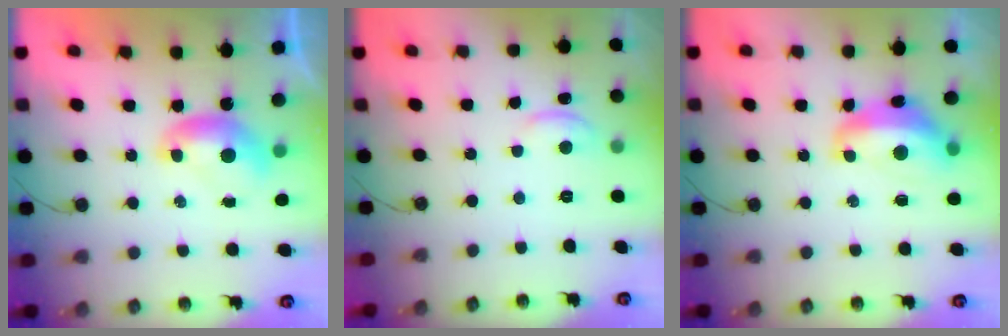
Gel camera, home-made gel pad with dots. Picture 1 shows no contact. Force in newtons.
{"total": 0.8, "press": 0.6, "slide": 0.5}
{"total": 6.3, "press": 6.2, "slide": 1.2}